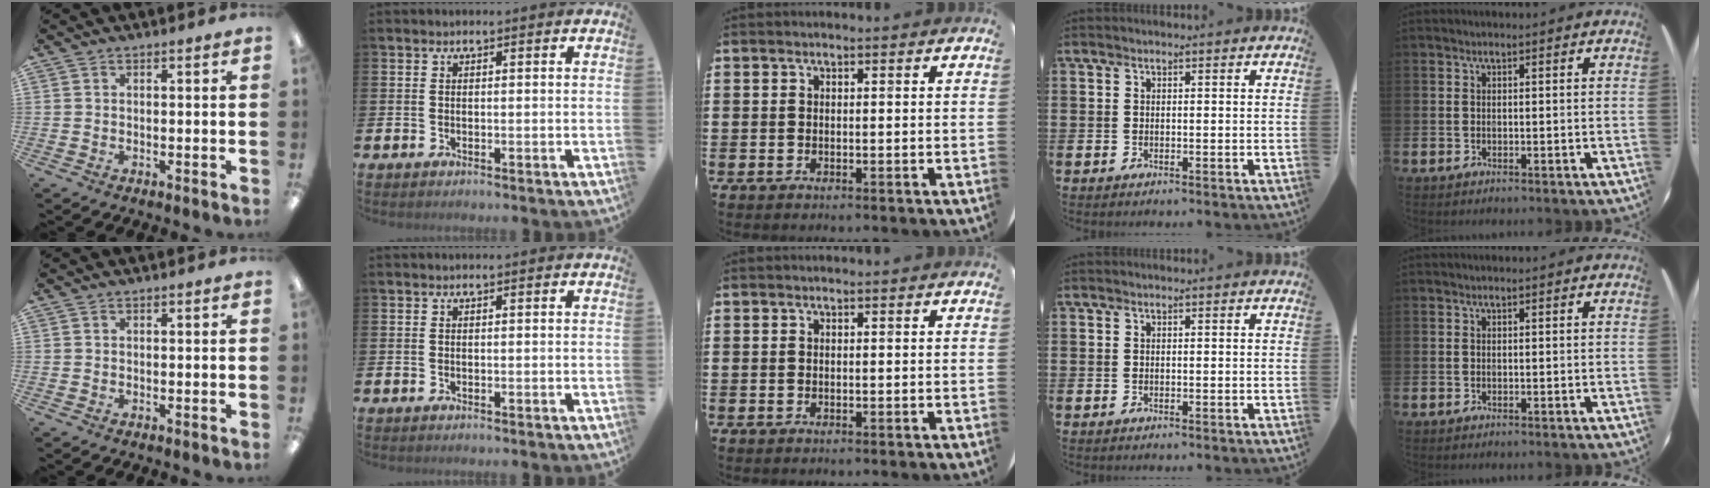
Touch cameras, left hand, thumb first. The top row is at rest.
{}